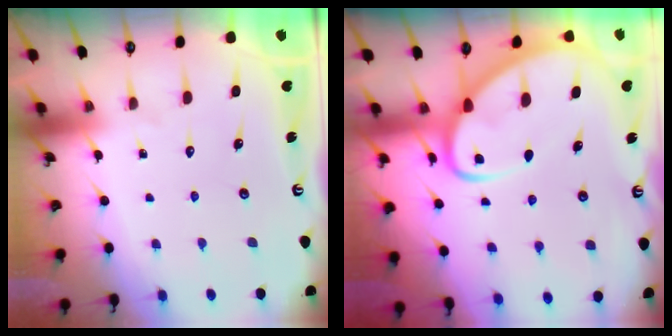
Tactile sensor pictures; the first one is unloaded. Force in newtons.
{"total": 7.4, "press": 7.4, "slide": 0.8}